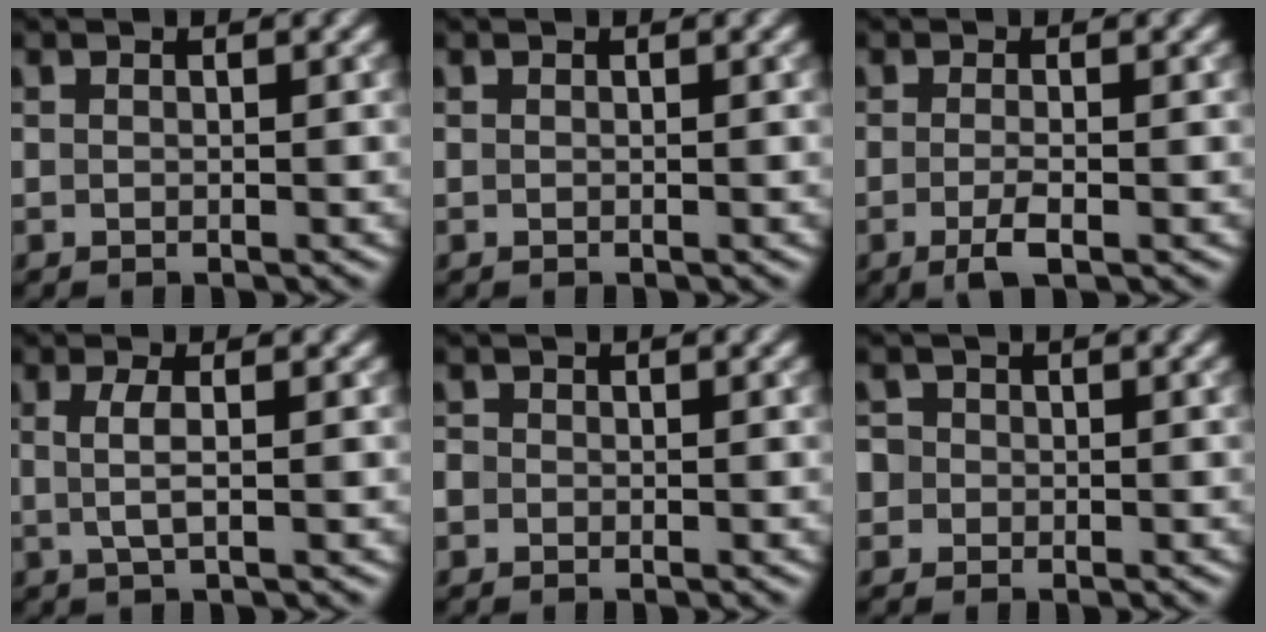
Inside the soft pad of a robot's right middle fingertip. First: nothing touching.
{"total": 0.0}
{"total": 2.2, "force": [-0.8, 0.5, 2.0], "torque": [-0.037, -0.004, -0.017]}
{"total": 2.2, "force": [0.1, 0.6, 2.1], "torque": [-0.040, 0.002, -0.001]}
{"total": 1.2, "force": [-0.5, 1.0, 0.2], "torque": [0.003, -0.004, -0.011]}
{"total": 2.7, "force": [-0.1, 2.6, 0.8], "torque": [0.002, 0.021, -0.027]}